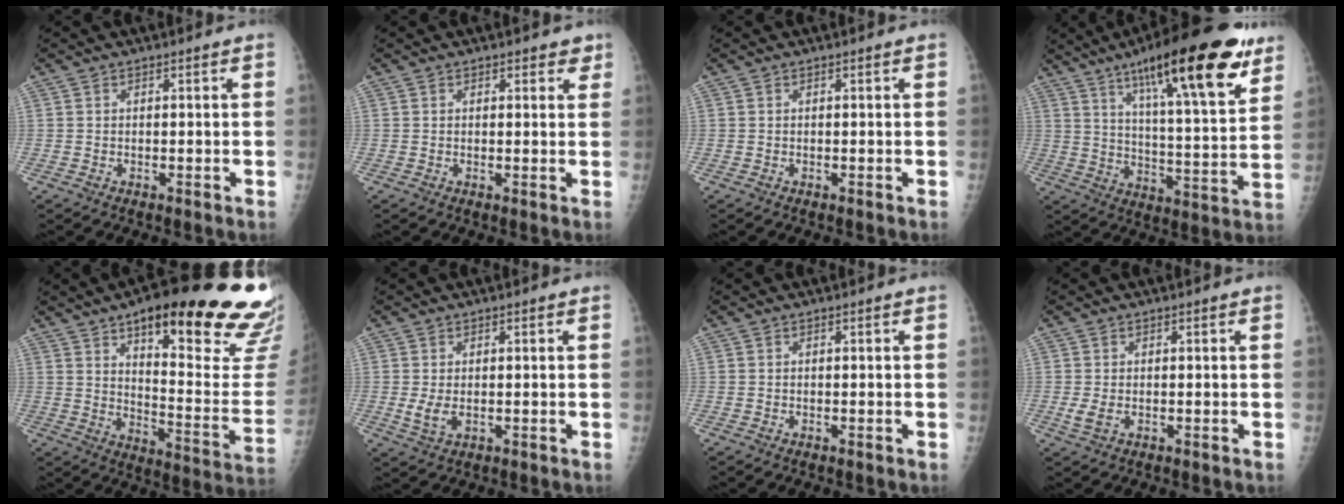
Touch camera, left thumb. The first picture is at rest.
{"total": 2.4, "force": [1.6, 1.4, 1.1], "torque": [0.013, -0.006, 0.016]}
{"total": 0.0}
{"total": 25.7, "force": [15.1, 5.8, 20.0], "torque": [-0.286, -0.045, 0.231]}
{"total": 29.0, "force": [18.6, 7.0, 21.1], "torque": [-0.236, -0.079, 0.257]}
{"total": 3.2, "force": [0.2, 1.8, 2.6], "torque": [-0.049, -0.010, 0.009]}
{"total": 0.0}
{"total": 2.3, "force": [0.0, 1.4, 1.8], "torque": [-0.042, -0.006, 0.003]}